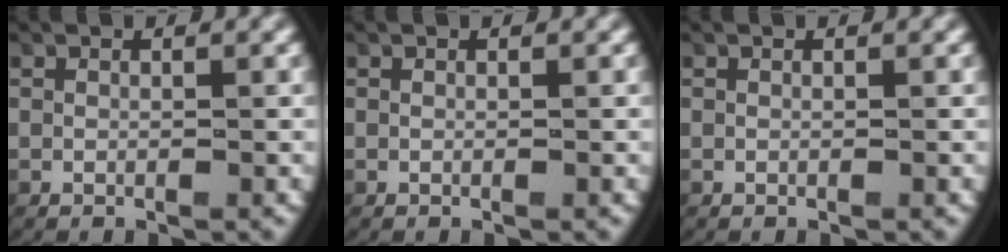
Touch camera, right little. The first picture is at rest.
{"total": 0.0}
{"total": 0.0}